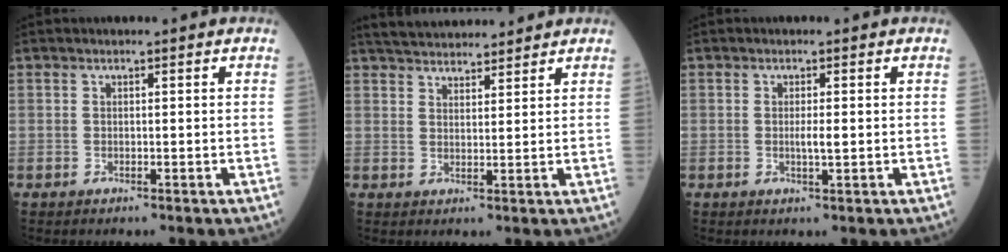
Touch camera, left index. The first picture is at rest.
{"total": 9.7, "force": [9.1, 1.6, 2.8], "torque": [-0.047, 0.027, 0.142]}
{"total": 1.6, "force": [0.0, 0.1, 1.6], "torque": [-0.033, -0.002, 0.001]}